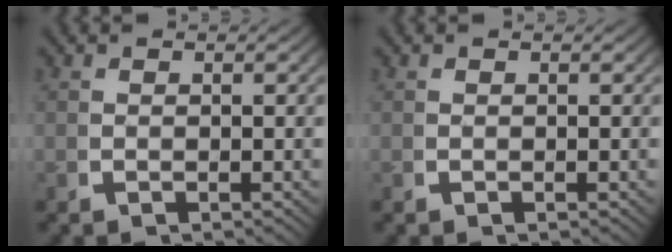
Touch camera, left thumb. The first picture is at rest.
{"total": 0.0}